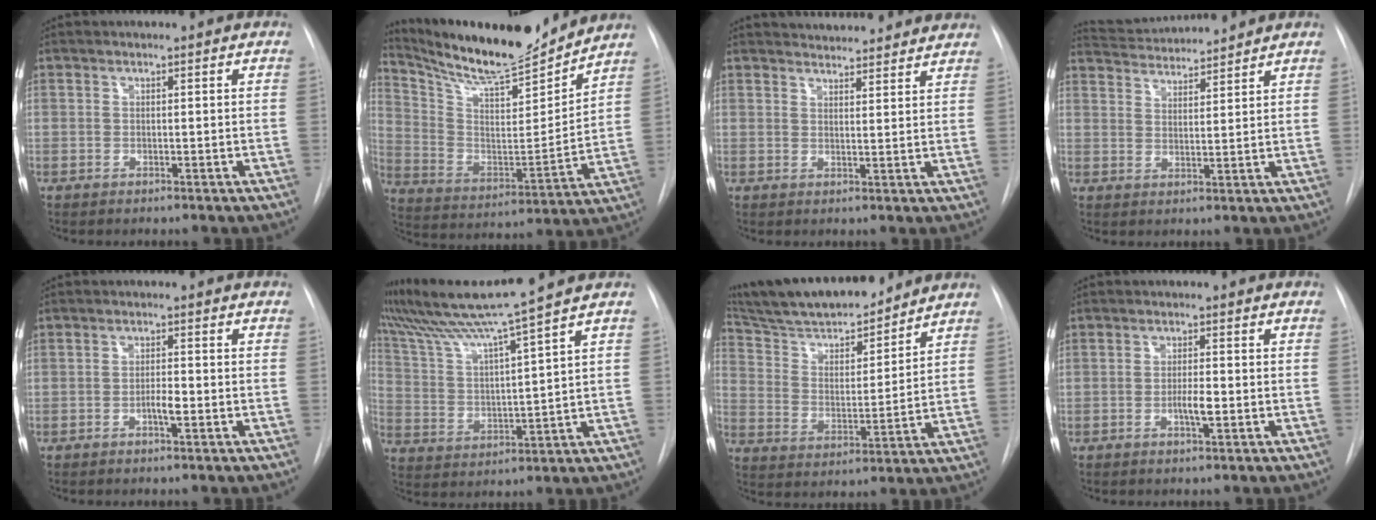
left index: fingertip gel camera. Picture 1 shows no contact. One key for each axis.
{"total": 18.4, "fx": 17.0, "fy": 1.9, "fz": 6.9, "tx": -0.137, "ty": -0.023, "tz": 0.280}
{"total": 11.7, "fx": 11.1, "fy": 2.5, "fz": 2.6, "tx": -0.023, "ty": 0.012, "tz": 0.130}
{"total": 9.3, "fx": 9.0, "fy": 0.1, "fz": 2.1, "tx": -0.046, "ty": 0.019, "tz": 0.147}
{"total": 2.2, "fx": -1.1, "fy": 0.4, "fz": 1.8, "tx": -0.031, "ty": -0.002, "tz": -0.021}
{"total": 12.9, "fx": 10.7, "fy": -3.0, "fz": 6.4, "tx": -0.120, "ty": -0.012, "tz": 0.191}
{"total": 19.0, "fx": 17.1, "fy": 3.2, "fz": 7.6, "tx": -0.134, "ty": 0.010, "tz": 0.282}
{"total": 2.5, "fx": -1.0, "fy": 0.4, "fz": 2.3, "tx": -0.042, "ty": -0.003, "tz": -0.019}